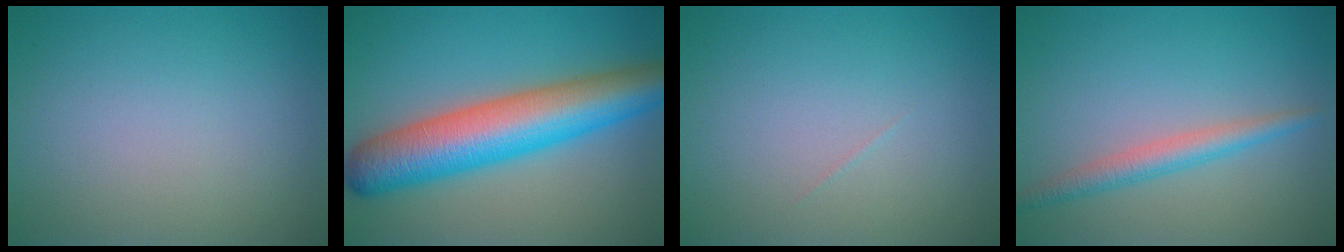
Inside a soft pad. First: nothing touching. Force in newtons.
{"total": 10.2, "press": 10.2, "slide": 0.2}
{"total": 0.0}
{"total": 2.6, "press": 2.6, "slide": 0.0}